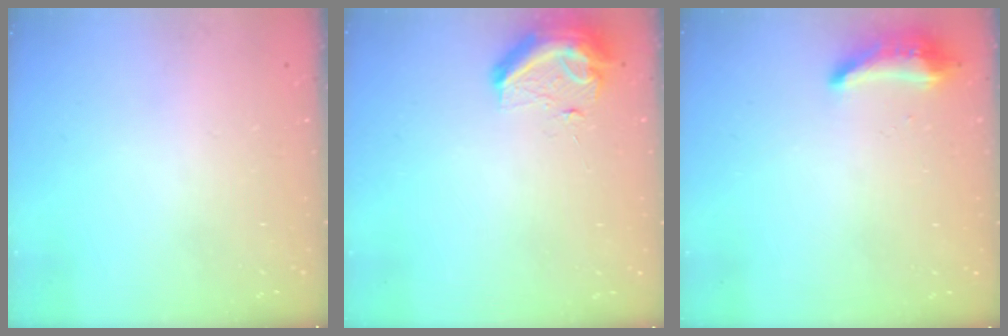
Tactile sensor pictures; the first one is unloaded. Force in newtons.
{"total": 9.1, "press": 8.9, "slide": 1.9}
{"total": 9.1, "press": 9.1, "slide": 0.7}